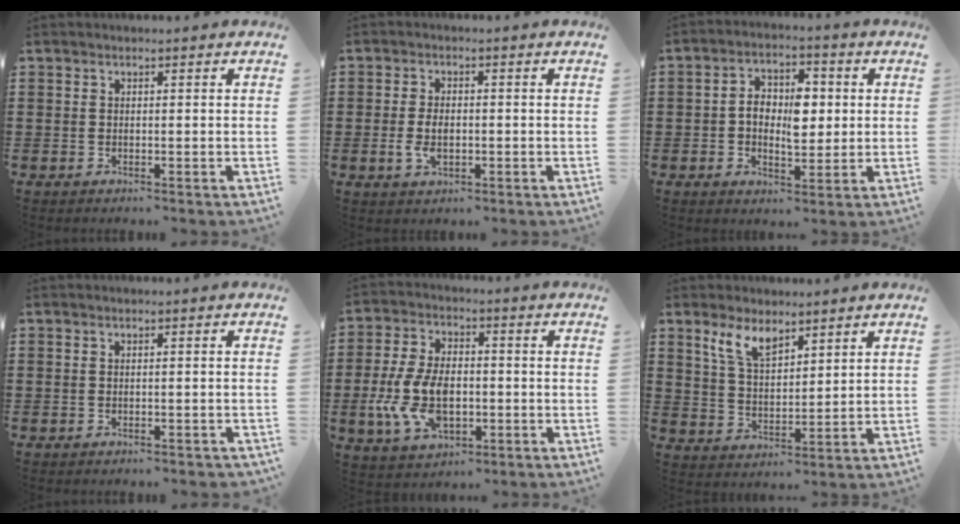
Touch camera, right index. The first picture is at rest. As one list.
[{"total": 3.8, "force": [-0.4, 2.0, 3.1], "torque": [-0.072, -0.004, -0.009]}, {"total": 6.7, "force": [0.4, 3.8, 5.6], "torque": [-0.094, 0.006, 0.003]}, {"total": 0.7, "force": [-0.6, 0.1, 0.3], "torque": [-0.009, -0.003, -0.010]}, {"total": 10.5, "force": [-1.9, 6.0, 8.4], "torque": [-0.199, -0.003, -0.035]}, {"total": 6.1, "force": [4.3, 2.5, 3.5], "torque": [-0.082, 0.000, 0.080]}]